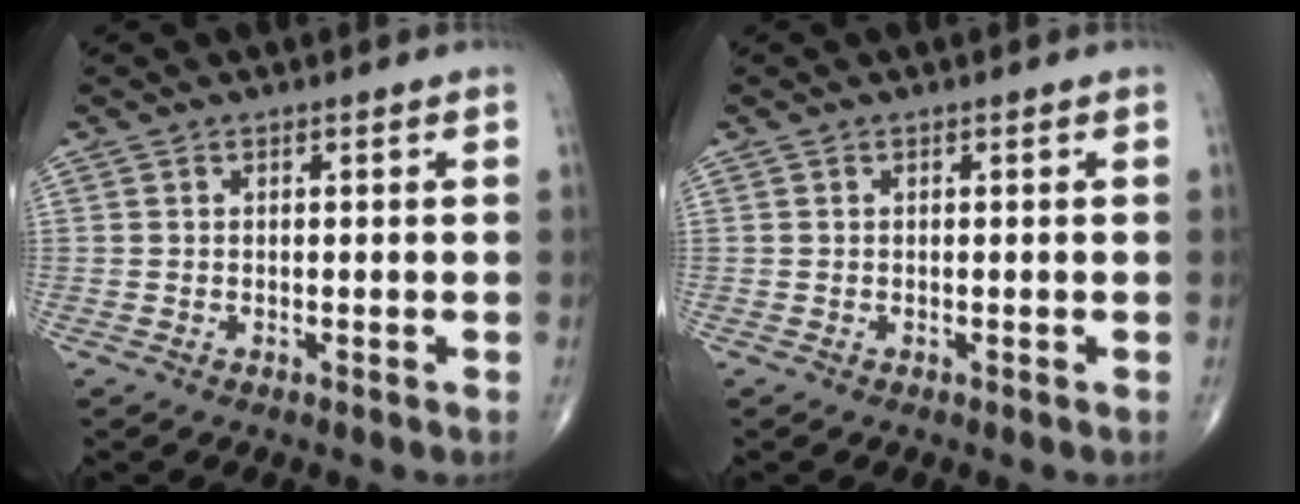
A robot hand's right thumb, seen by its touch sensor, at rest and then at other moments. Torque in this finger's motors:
{"motor_torque": [0.01, 0.01, -0.01, 0.00, 0.00]}